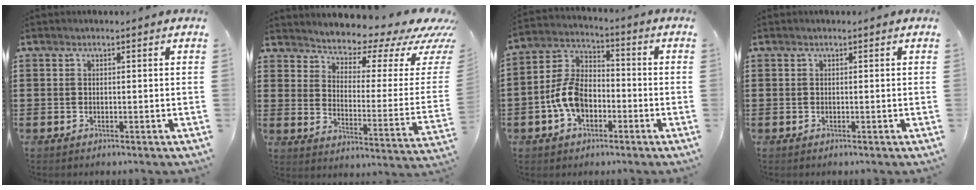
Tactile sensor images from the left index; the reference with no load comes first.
{"total": 4.9, "force": [4.6, 1.3, 1.1], "torque": [-0.036, -0.050, 0.072]}
{"total": 8.6, "force": [-3.2, 5.5, 5.8], "torque": [-0.149, 0.011, -0.068]}
{"total": 0.0}